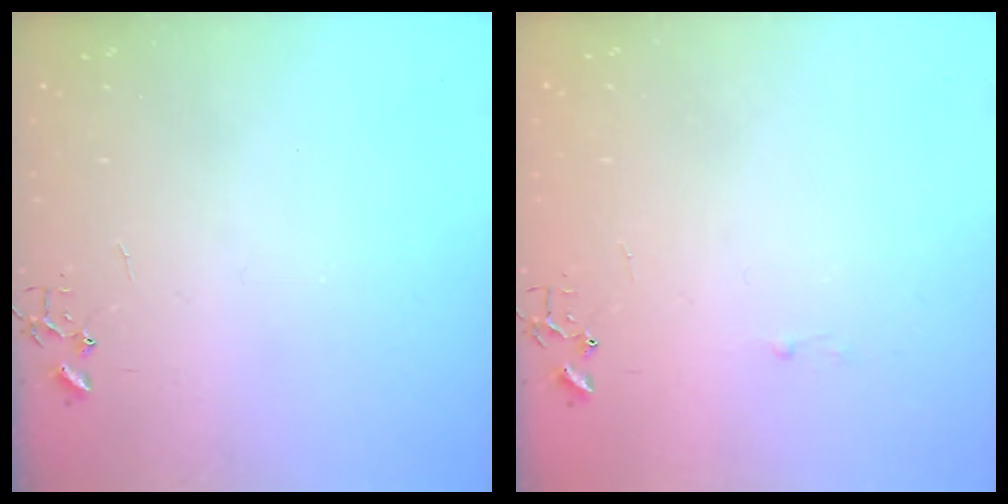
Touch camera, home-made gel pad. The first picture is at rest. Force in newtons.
{"total": 1.8, "press": 1.8, "slide": 0.2}